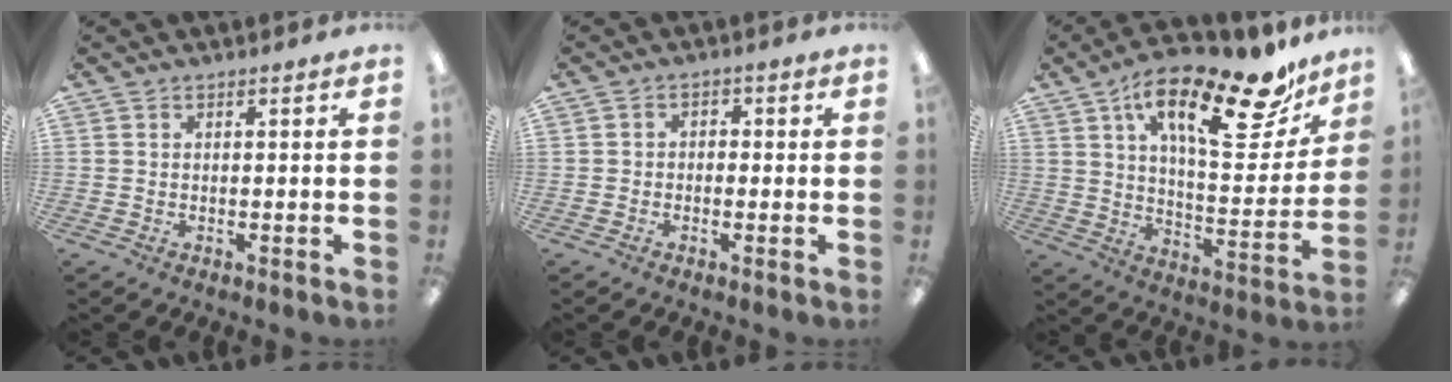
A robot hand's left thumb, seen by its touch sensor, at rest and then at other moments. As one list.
[{"total": 1.9, "force": [-1.3, 1.2, 0.4], "torque": [-0.007, 0.010, -0.028]}, {"total": 24.1, "force": [15.0, 8.7, 16.8], "torque": [-0.249, -0.085, 0.243]}]